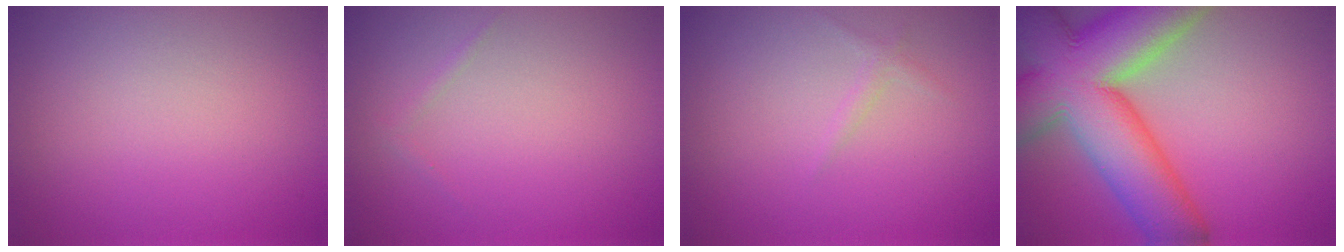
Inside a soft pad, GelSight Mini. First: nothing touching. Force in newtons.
{"total": 0.5, "press": 0.5, "slide": 0.0}
{"total": 0.7, "press": 0.7, "slide": 0.1}
{"total": 15.6, "press": 15.6, "slide": 0.9}